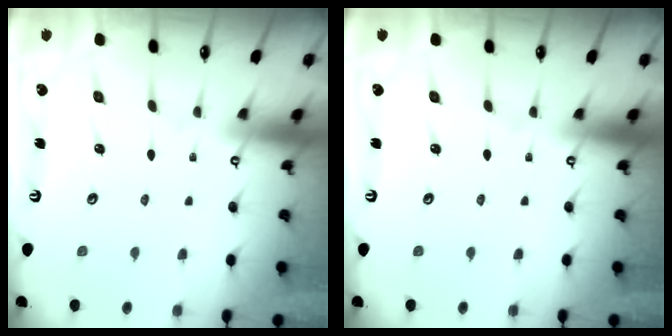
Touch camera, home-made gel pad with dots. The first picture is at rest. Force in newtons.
{"total": 0.0}